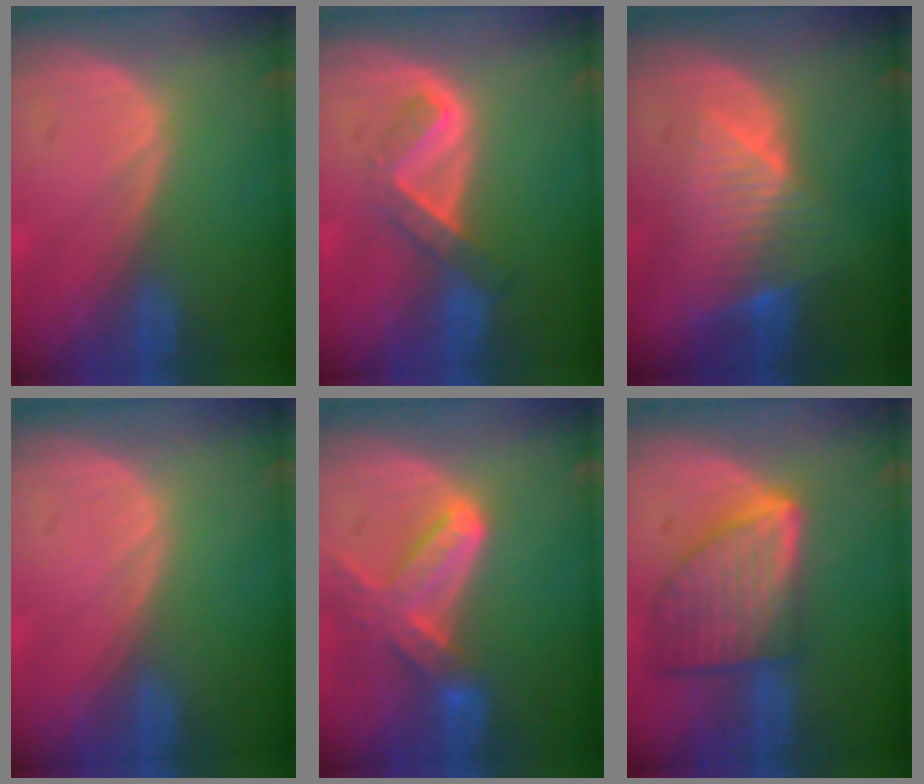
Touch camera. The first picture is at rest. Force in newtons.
{"total": 5.1, "press": 4.4, "slide": 2.7}
{"total": 8.0, "press": 6.9, "slide": 4.0}
{"total": 0.0}
{"total": 7.1, "press": 6.6, "slide": 2.8}
{"total": 9.3, "press": 9.3, "slide": 0.5}